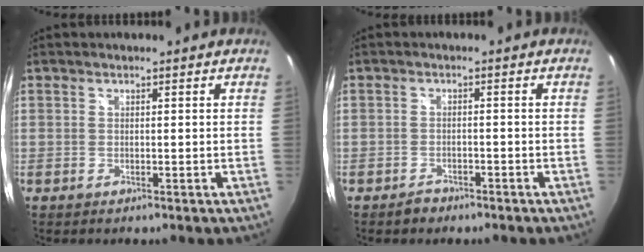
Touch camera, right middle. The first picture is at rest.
{"total": 2.5, "force": [-1.9, 1.3, 0.7], "torque": [-0.020, 0.000, -0.030]}